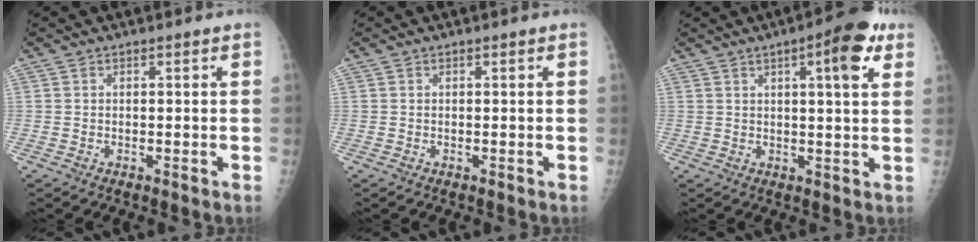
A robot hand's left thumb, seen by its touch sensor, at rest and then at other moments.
{"total": 0.0}
{"total": 9.5, "force": [4.3, 2.2, 8.2], "torque": [-0.100, -0.007, 0.051]}